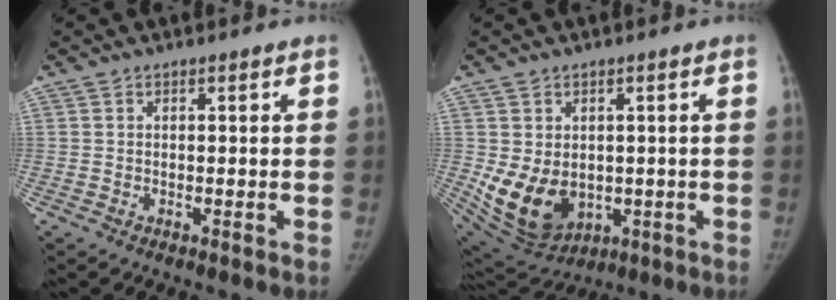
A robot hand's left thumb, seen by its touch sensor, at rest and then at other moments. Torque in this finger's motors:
{"motor_torque": [0.63, 0.83, 0.57, -0.55, 0.18]}